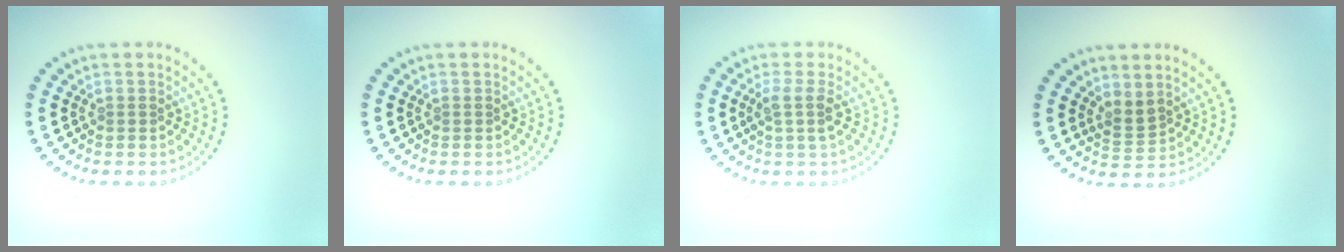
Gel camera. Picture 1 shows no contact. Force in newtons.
{"total": 0.0}
{"total": 1.9, "press": 1.5, "slide": 1.1}
{"total": 1.8, "press": 1.3, "slide": 1.3}